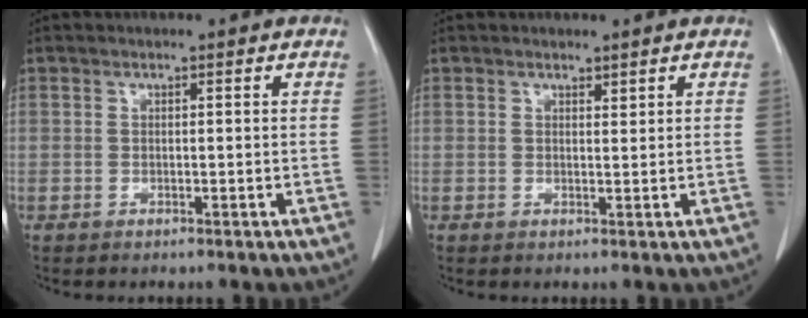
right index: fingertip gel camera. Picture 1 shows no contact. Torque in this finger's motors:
{"motor_torque": [-0.28, 0.27, -0.01, -0.01]}